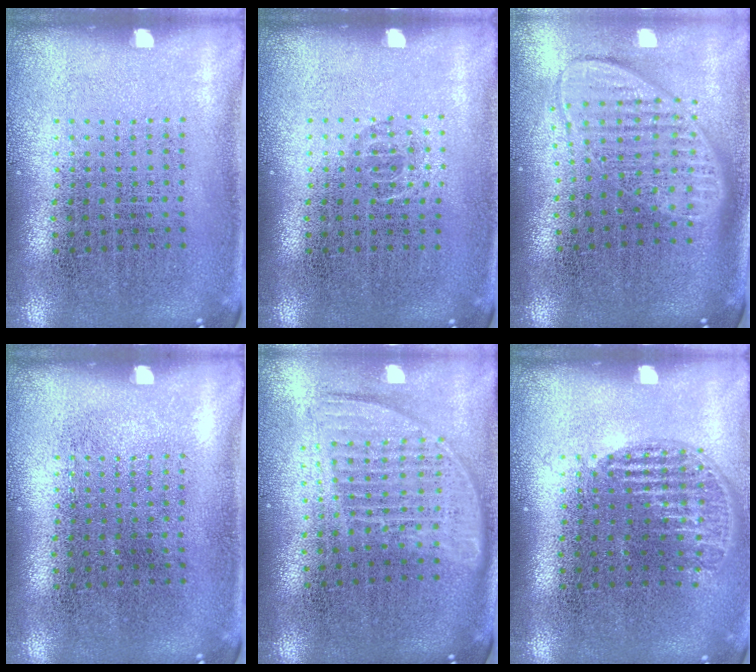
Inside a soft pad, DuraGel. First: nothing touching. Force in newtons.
{"total": 0.6, "press": 0.4, "slide": 0.4}
{"total": 2.0, "press": 1.5, "slide": 1.2}
{"total": 0.0}
{"total": 1.7, "press": 1.4, "slide": 0.9}
{"total": 1.2, "press": 1.0, "slide": 0.5}